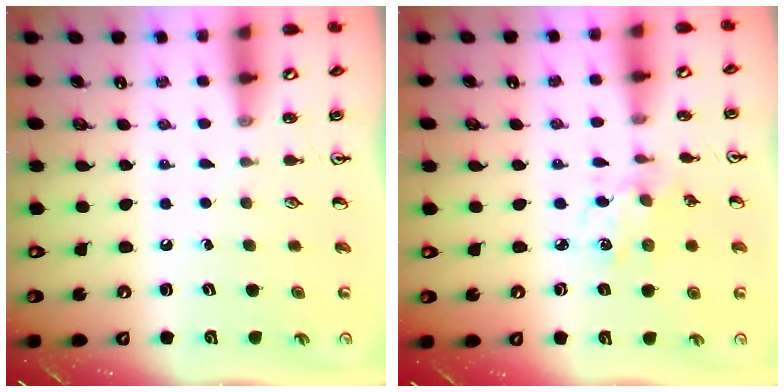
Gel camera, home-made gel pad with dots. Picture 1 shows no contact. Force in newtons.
{"total": 2.7, "press": 2.6, "slide": 0.8}